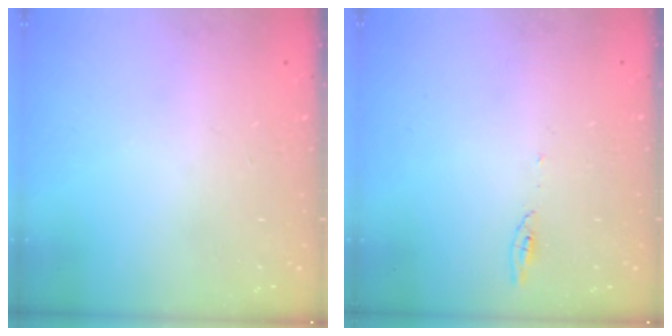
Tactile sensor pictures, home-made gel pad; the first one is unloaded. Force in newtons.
{"total": 3.8, "press": 3.7, "slide": 0.4}